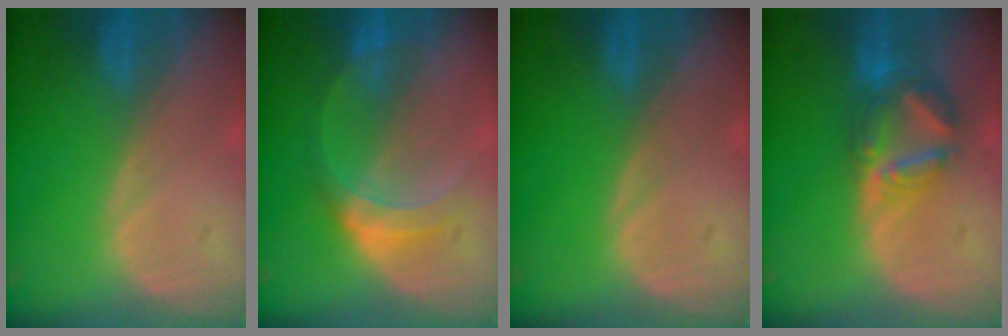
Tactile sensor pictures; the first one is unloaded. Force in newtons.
{"total": 5.4, "press": 5.0, "slide": 2.0}
{"total": 0.0}
{"total": 7.2, "press": 6.3, "slide": 3.4}